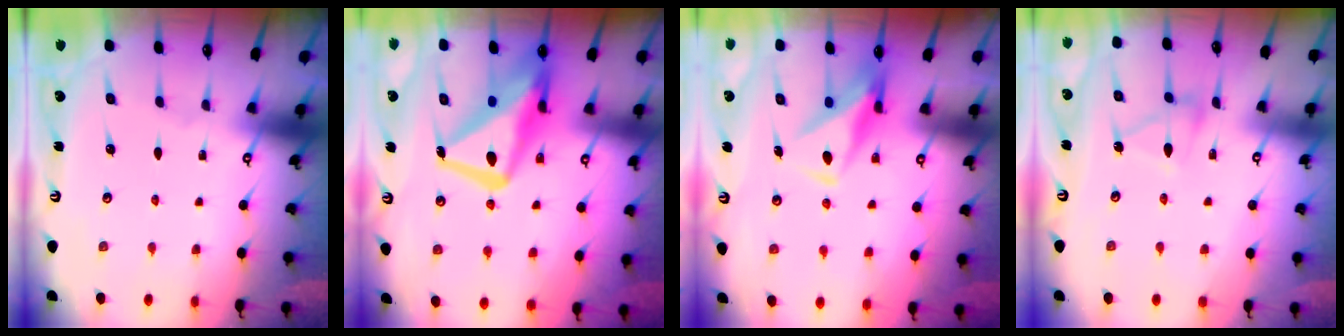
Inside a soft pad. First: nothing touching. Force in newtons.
{"total": 17.7, "press": 17.6, "slide": 1.7}
{"total": 9.5, "press": 9.5, "slide": 0.9}
{"total": 7.1, "press": 7.1, "slide": 0.6}